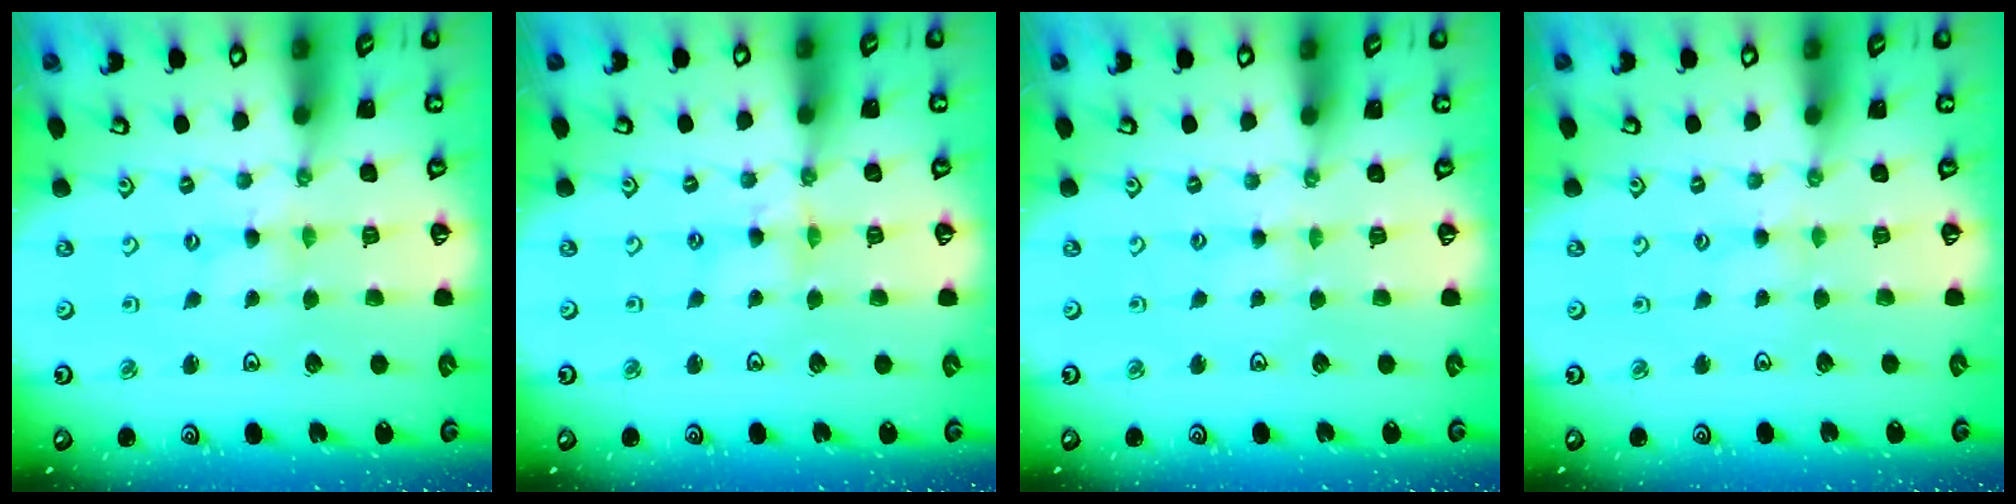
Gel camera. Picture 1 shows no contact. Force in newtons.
{"total": 2.4, "press": 2.4, "slide": 0.3}
{"total": 2.1, "press": 2.0, "slide": 0.3}
{"total": 1.7, "press": 1.6, "slide": 0.3}